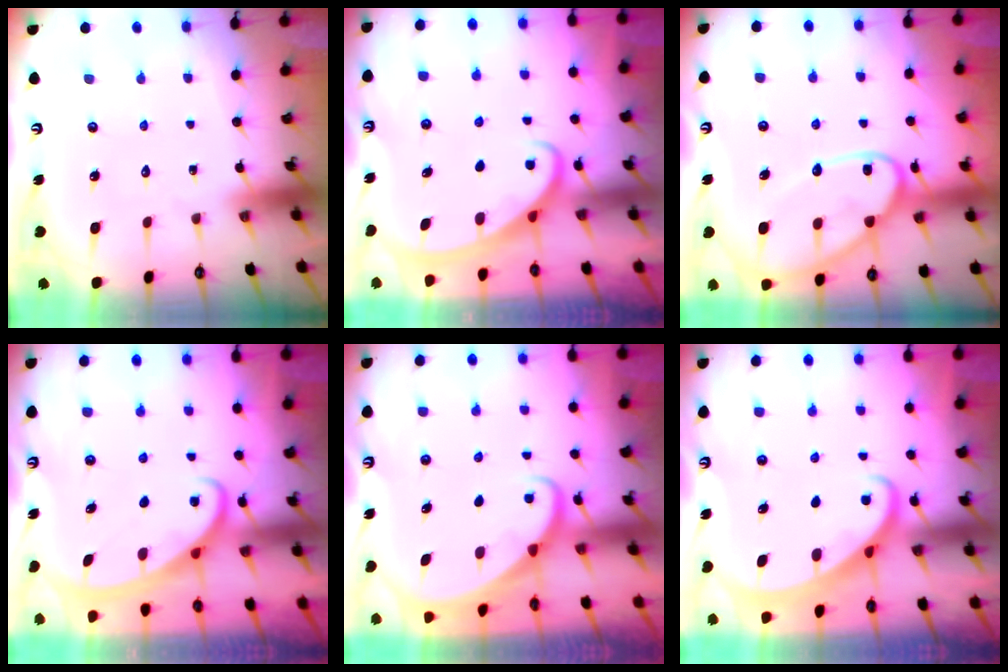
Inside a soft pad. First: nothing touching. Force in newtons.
{"total": 2.7, "press": 2.7, "slide": 0.3}
{"total": 14.8, "press": 14.7, "slide": 1.3}
{"total": 2.6, "press": 2.6, "slide": 0.4}
{"total": 2.0, "press": 2.0, "slide": 0.2}
{"total": 2.4, "press": 2.4, "slide": 0.2}